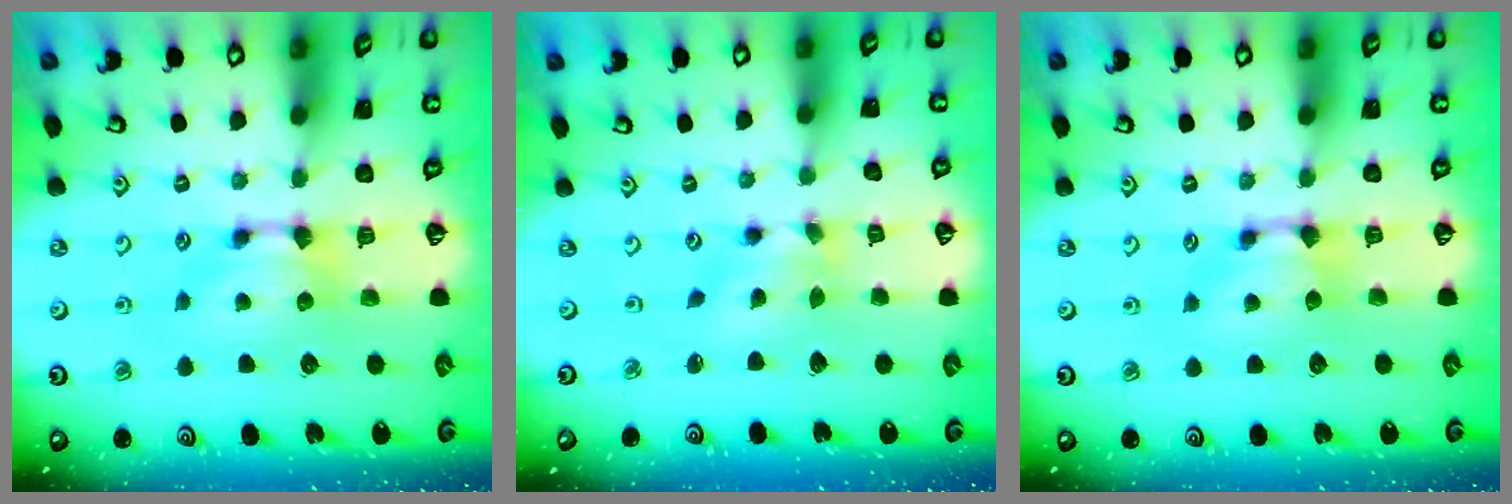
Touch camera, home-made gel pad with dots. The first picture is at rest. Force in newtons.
{"total": 1.8, "press": 1.1, "slide": 1.4}
{"total": 0.6, "press": 0.3, "slide": 0.5}